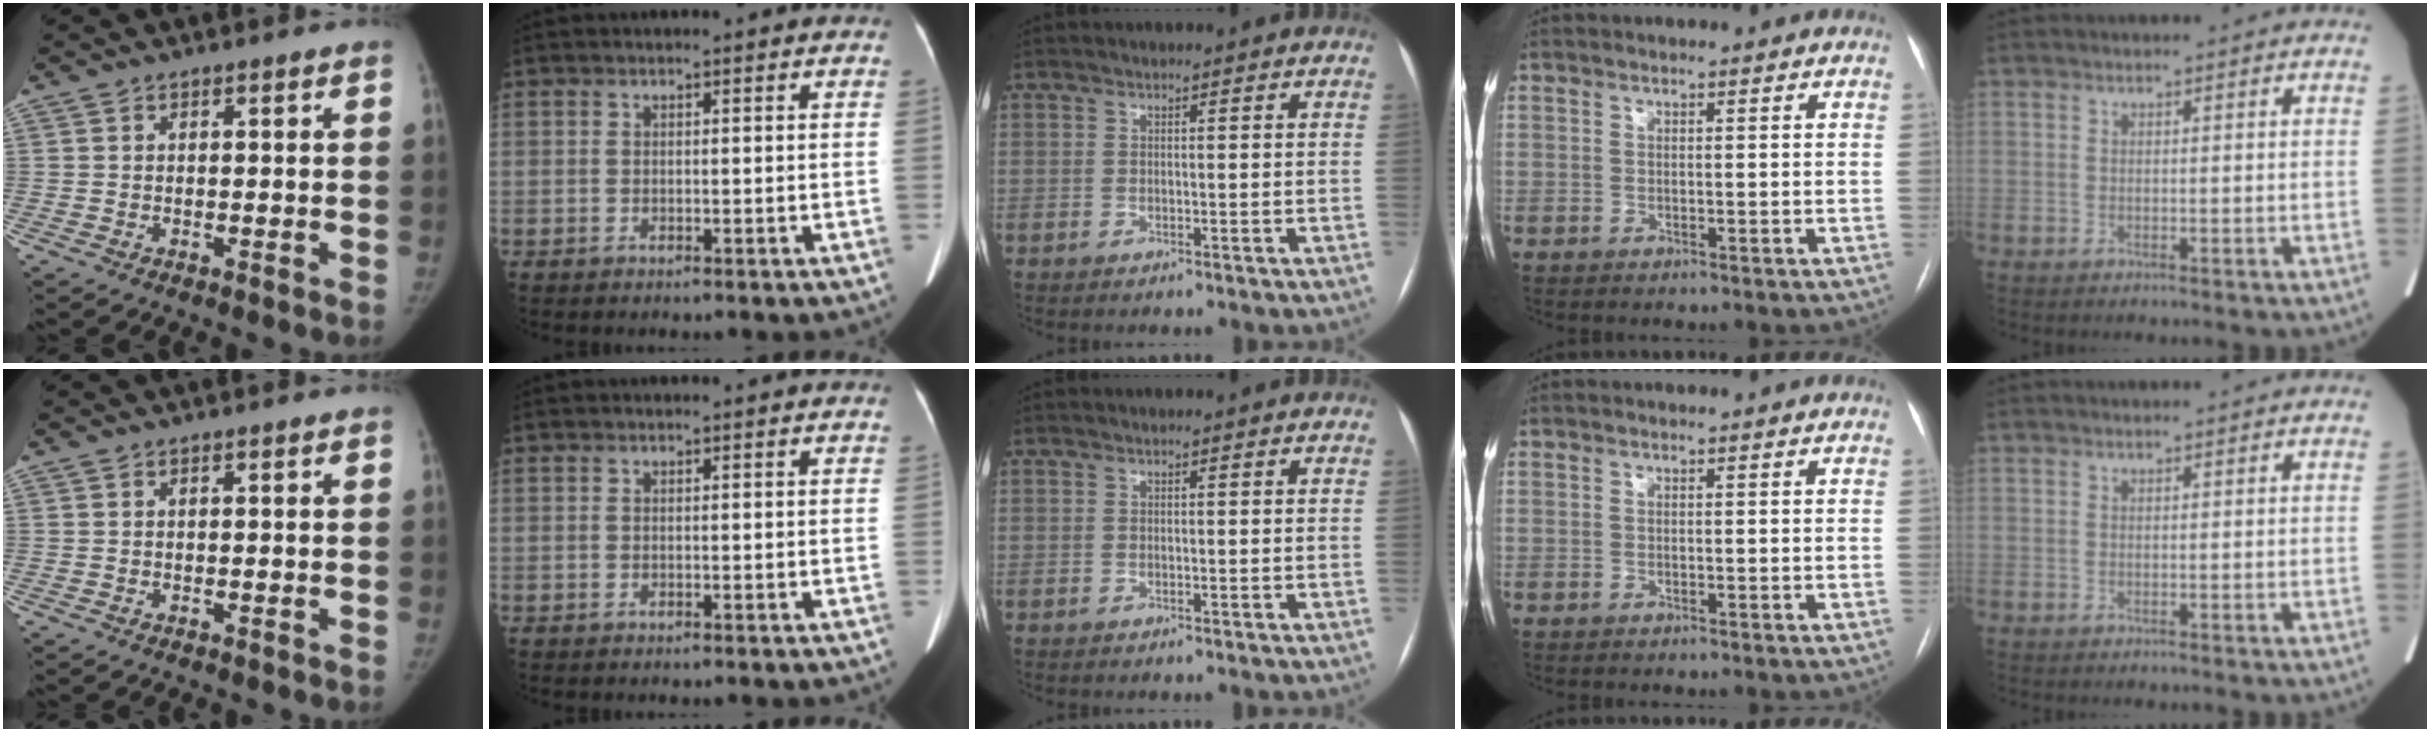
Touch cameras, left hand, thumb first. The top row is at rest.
{}